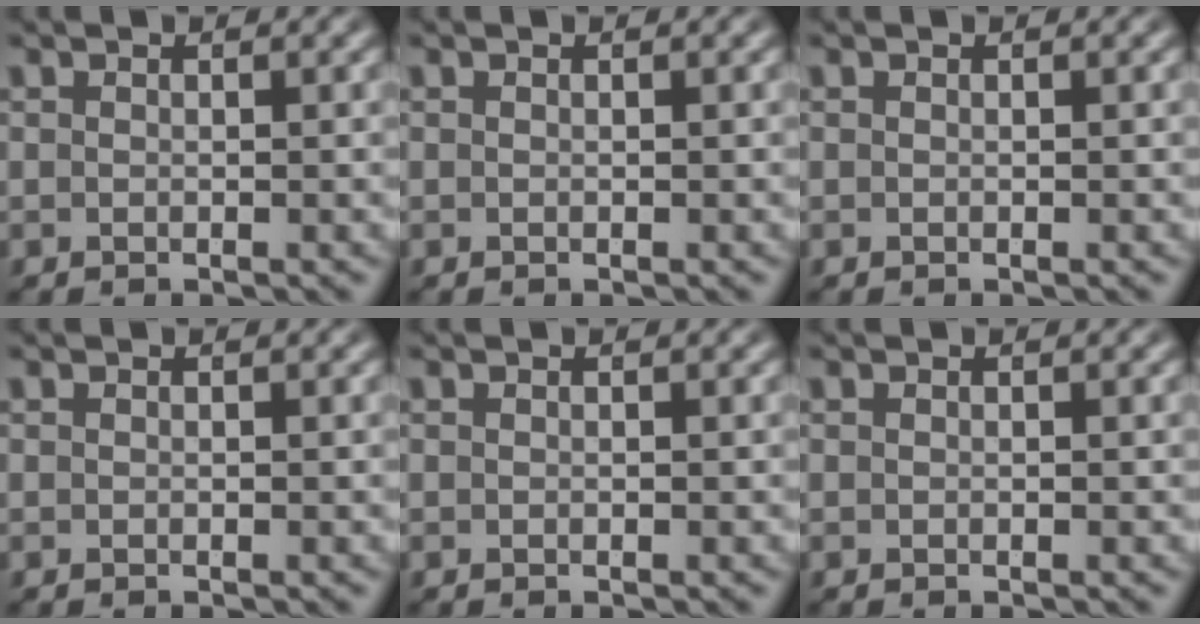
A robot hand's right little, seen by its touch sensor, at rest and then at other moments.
{"total": 0.0}
{"total": 0.0}
{"total": 0.0}
{"total": 0.0}
{"total": 0.0}